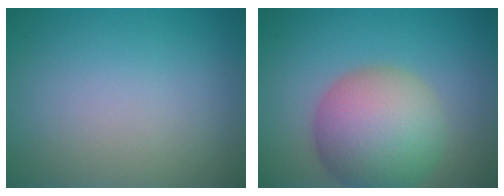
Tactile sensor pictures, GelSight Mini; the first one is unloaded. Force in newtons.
{"total": 9.0, "press": 9.0, "slide": 0.4}